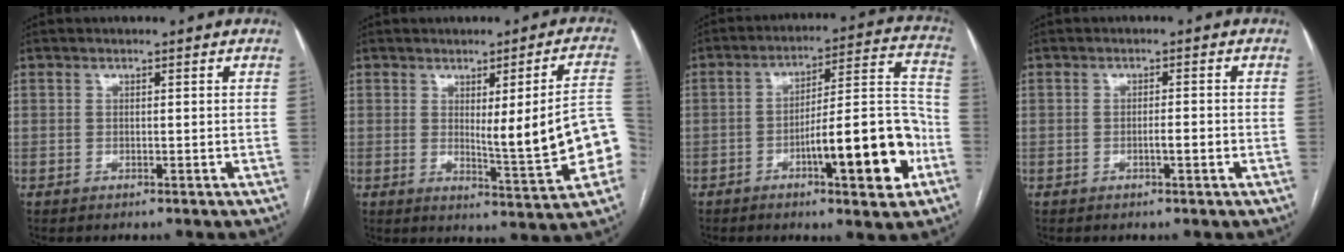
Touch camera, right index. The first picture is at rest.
{"total": 12.8, "force": [-1.3, 1.1, 12.6], "torque": [-0.144, 0.003, -0.014]}
{"total": 16.1, "force": [-6.0, 2.6, 14.7], "torque": [-0.214, 0.018, -0.085]}
{"total": 1.9, "force": [-0.7, 0.2, 1.7], "torque": [-0.030, 0.001, -0.012]}